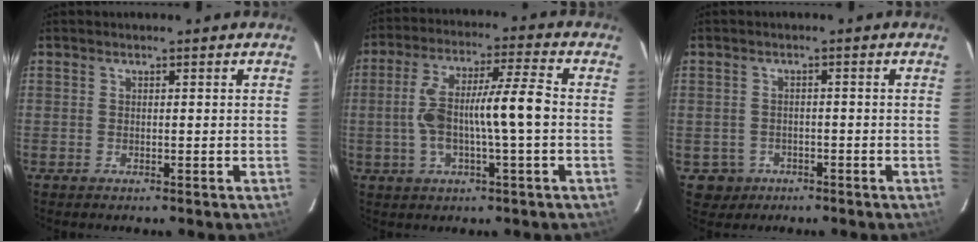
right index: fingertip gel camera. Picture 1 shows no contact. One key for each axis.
{"total": 11.7, "fx": -1.0, "fy": 1.2, "fz": 11.6, "tx": -0.217, "ty": 0.022, "tz": -0.018}
{"total": 3.5, "fx": -1.5, "fy": 3.1, "fz": 0.0, "tx": 0.002, "ty": 0.011, "tz": -0.020}